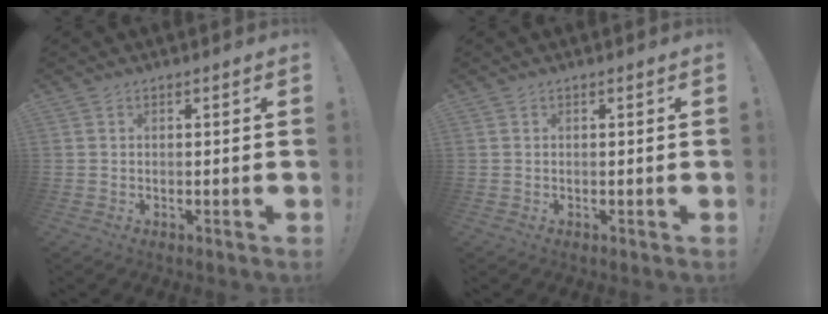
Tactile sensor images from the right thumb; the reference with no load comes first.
{"total": 0.0}